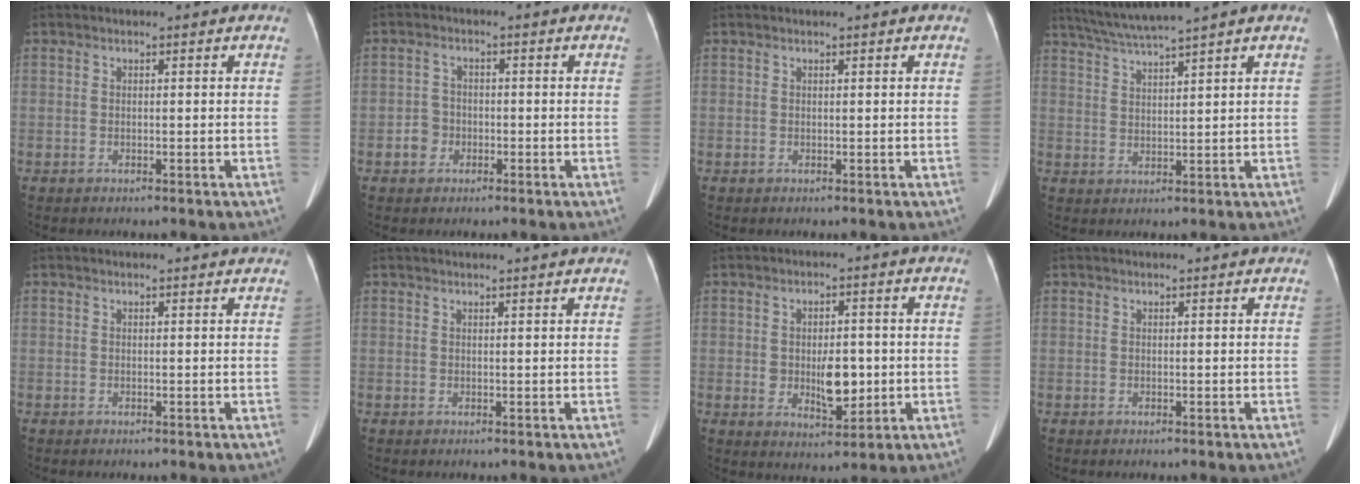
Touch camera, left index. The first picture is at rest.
{"total": 2.7, "force": [-1.2, 2.3, 0.7], "torque": [-0.014, 0.006, -0.024]}
{"total": 0.0}
{"total": 6.7, "force": [5.7, -1.7, 3.1], "torque": [-0.062, 0.009, 0.106]}
{"total": 2.3, "force": [2.2, 0.5, 0.3], "torque": [-0.012, 0.012, 0.016]}
{"total": 4.3, "force": [4.1, -0.3, 1.4], "torque": [-0.016, 0.019, 0.044]}
{"total": 6.2, "force": [-0.4, 3.3, 5.2], "torque": [-0.084, -0.001, 0.001]}
{"total": 1.7, "force": [1.6, 0.2, 0.3], "torque": [-0.009, 0.012, 0.020]}